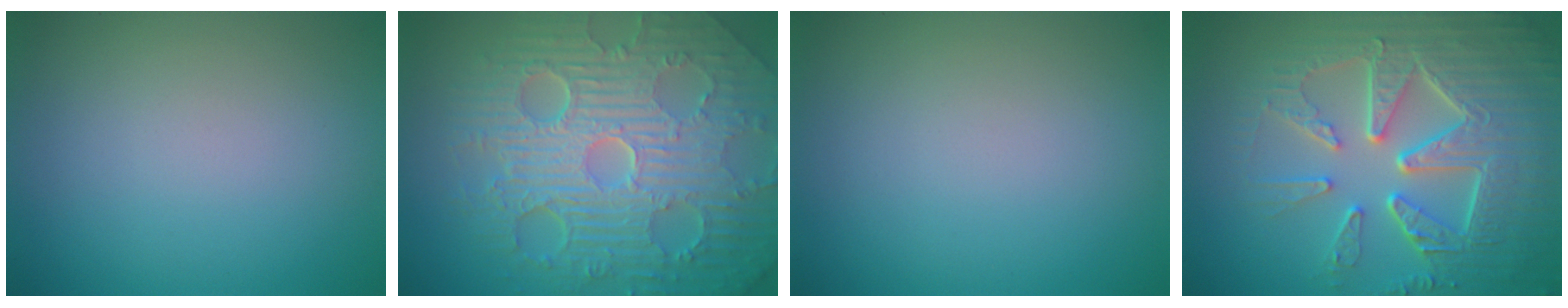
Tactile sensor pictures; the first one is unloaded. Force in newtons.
{"total": 11.7, "press": 7.5, "slide": 9.0}
{"total": 0.0}
{"total": 9.2, "press": 6.6, "slide": 6.4}